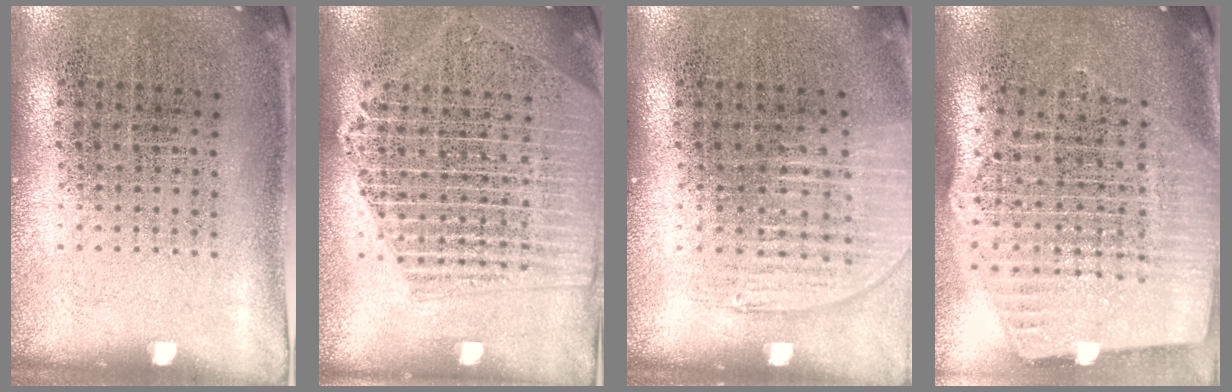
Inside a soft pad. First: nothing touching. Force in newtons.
{"total": 2.1, "press": 1.9, "slide": 0.8}
{"total": 1.2, "press": 1.1, "slide": 0.5}
{"total": 2.5, "press": 2.1, "slide": 1.4}